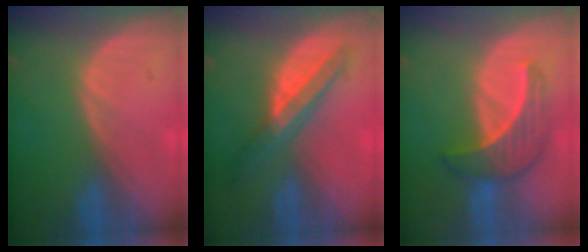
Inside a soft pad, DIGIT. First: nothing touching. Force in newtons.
{"total": 7.1, "press": 6.0, "slide": 3.7}
{"total": 6.4, "press": 6.4, "slide": 0.8}